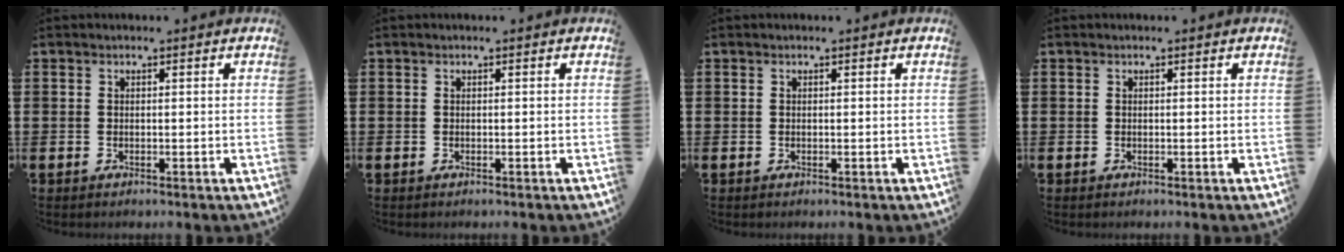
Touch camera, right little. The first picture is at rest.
{"total": 0.0}
{"total": 0.0}
{"total": 0.0}